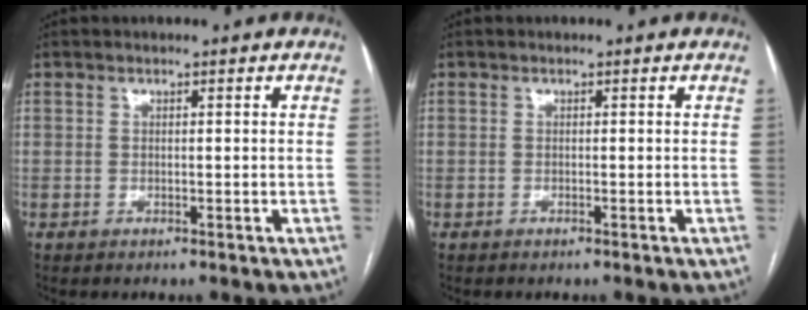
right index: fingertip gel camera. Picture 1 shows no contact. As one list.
[{"total": 0.0}]